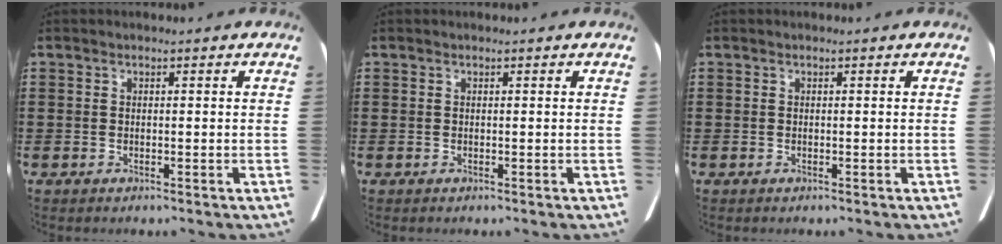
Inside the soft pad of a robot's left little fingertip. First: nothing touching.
{"total": 0.0}
{"total": 0.0}